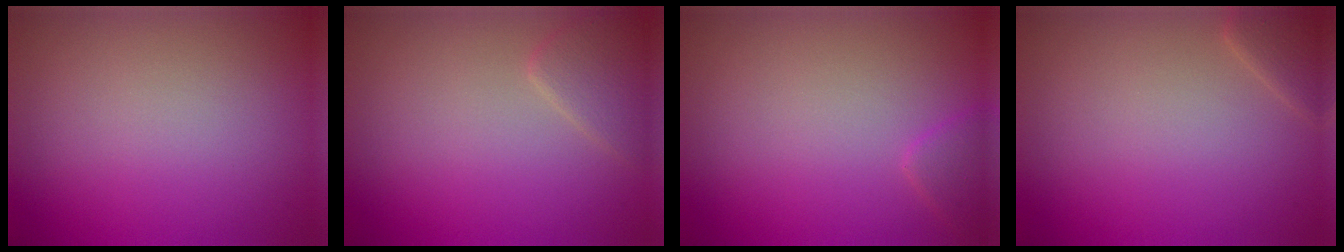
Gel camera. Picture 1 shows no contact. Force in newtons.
{"total": 1.9, "press": 1.9, "slide": 0.1}
{"total": 1.4, "press": 1.4, "slide": 0.1}
{"total": 1.7, "press": 1.7, "slide": 0.1}